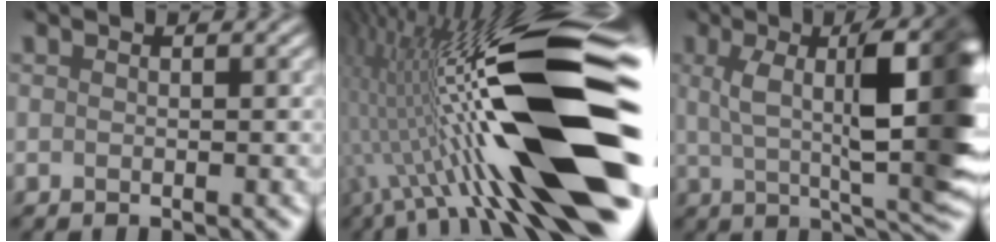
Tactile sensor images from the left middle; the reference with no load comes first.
{"total": 17.1, "force": [0.4, 4.4, 16.6], "torque": [-0.270, 0.017, -0.005]}
{"total": 10.9, "force": [3.2, 2.6, 10.1], "torque": [-0.136, 0.006, 0.054]}